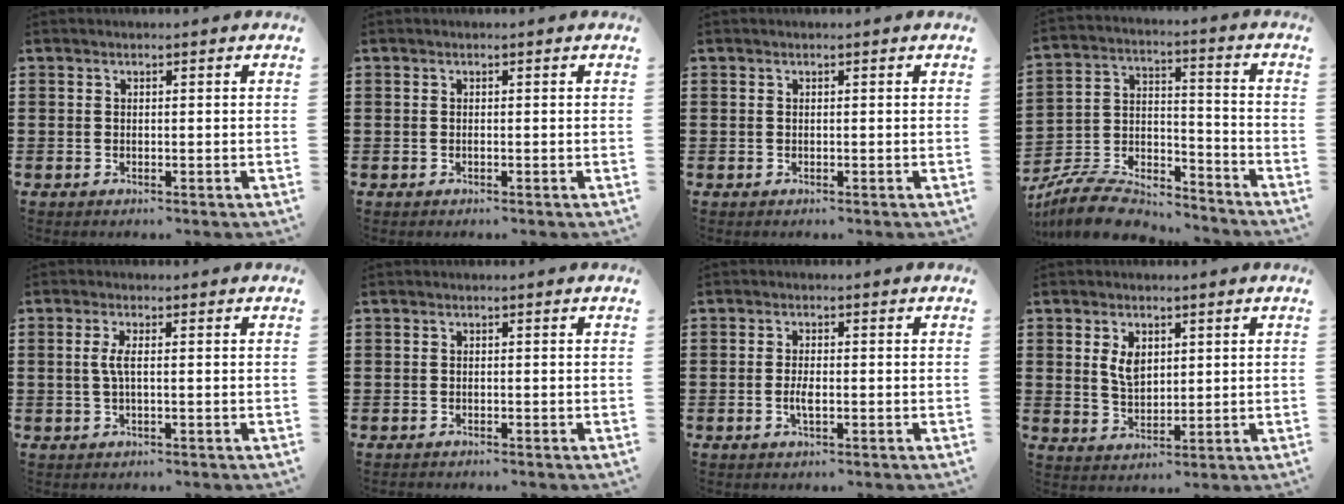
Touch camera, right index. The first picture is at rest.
{"total": 0.0}
{"total": 0.0}
{"total": 9.3, "force": [-8.8, 2.0, 2.4], "torque": [-0.055, 0.016, -0.174]}
{"total": 2.5, "force": [0.0, 0.4, 2.5], "torque": [-0.055, -0.004, -0.005]}
{"total": 0.5, "force": [-0.5, 0.0, -0.1], "torque": [0.001, -0.001, -0.012]}
{"total": 2.3, "force": [-0.6, 0.8, 2.1], "torque": [-0.046, 0.000, -0.014]}
{"total": 4.1, "force": [1.5, 2.6, 2.8], "torque": [-0.063, 0.009, 0.026]}